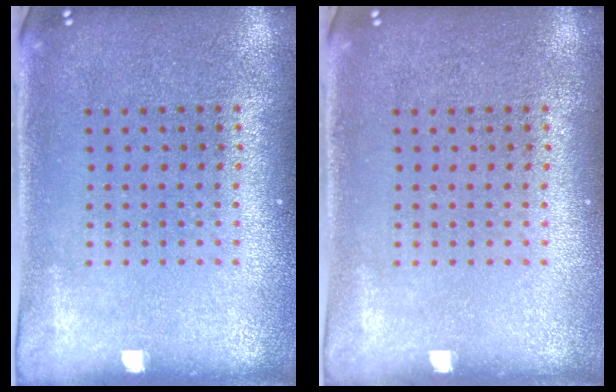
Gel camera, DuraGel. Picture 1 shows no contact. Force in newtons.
{"total": 0.0}